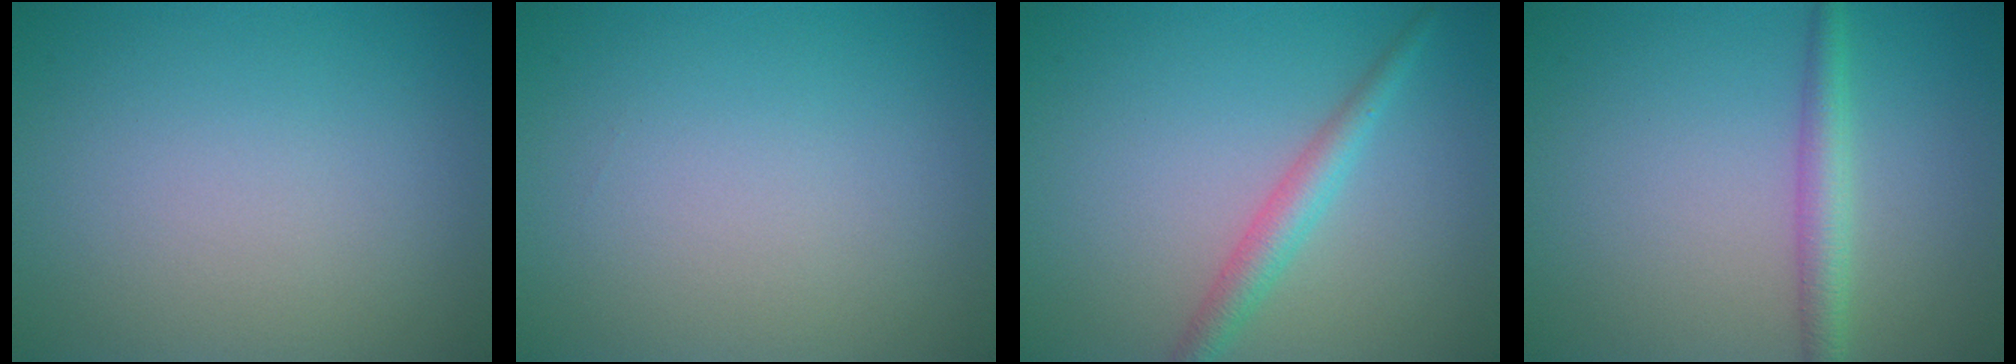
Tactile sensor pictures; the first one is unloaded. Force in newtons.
{"total": 0.0}
{"total": 2.6, "press": 2.5, "slide": 0.1}
{"total": 2.4, "press": 2.4, "slide": 0.0}